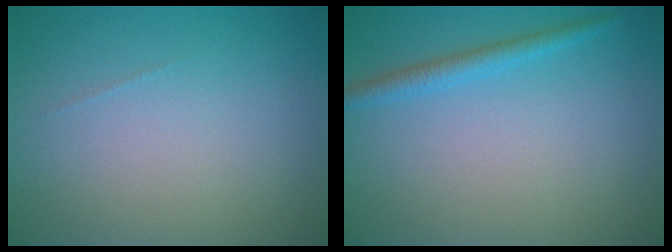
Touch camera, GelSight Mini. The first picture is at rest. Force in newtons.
{"total": 1.8, "press": 1.8, "slide": 0.2}